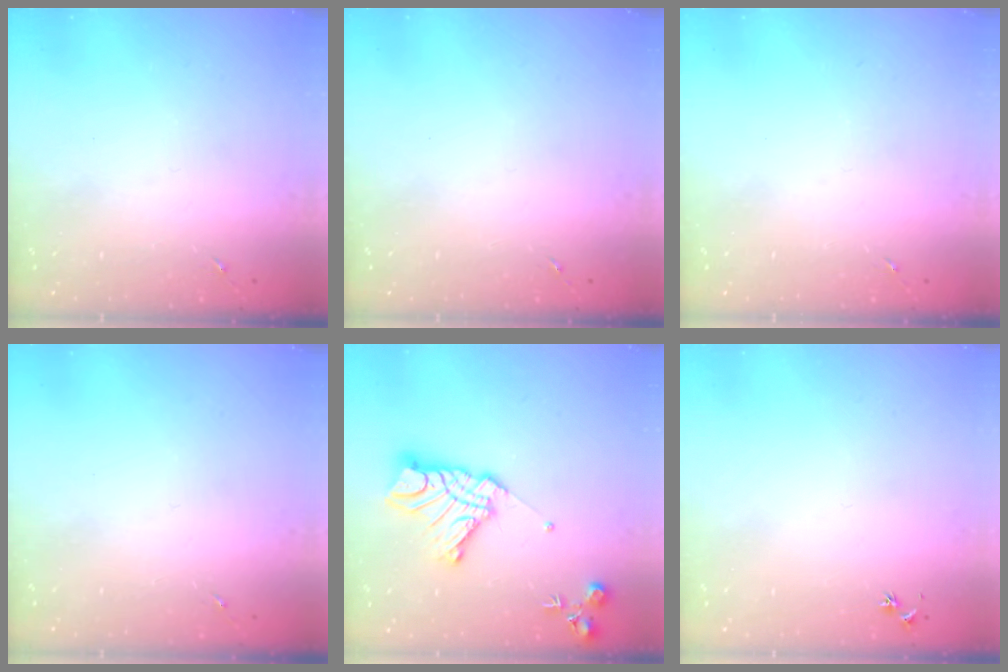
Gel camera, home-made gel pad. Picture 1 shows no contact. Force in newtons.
{"total": 0.0}
{"total": 0.0}
{"total": 0.0}
{"total": 16.4, "press": 16.3, "slide": 1.4}
{"total": 3.0, "press": 2.9, "slide": 0.3}